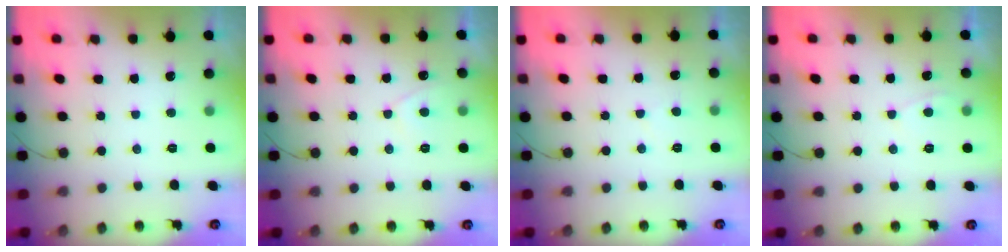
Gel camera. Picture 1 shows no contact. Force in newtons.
{"total": 2.7, "press": 2.7, "slide": 0.6}
{"total": 1.5, "press": 1.5, "slide": 0.4}
{"total": 2.7, "press": 2.7, "slide": 0.2}